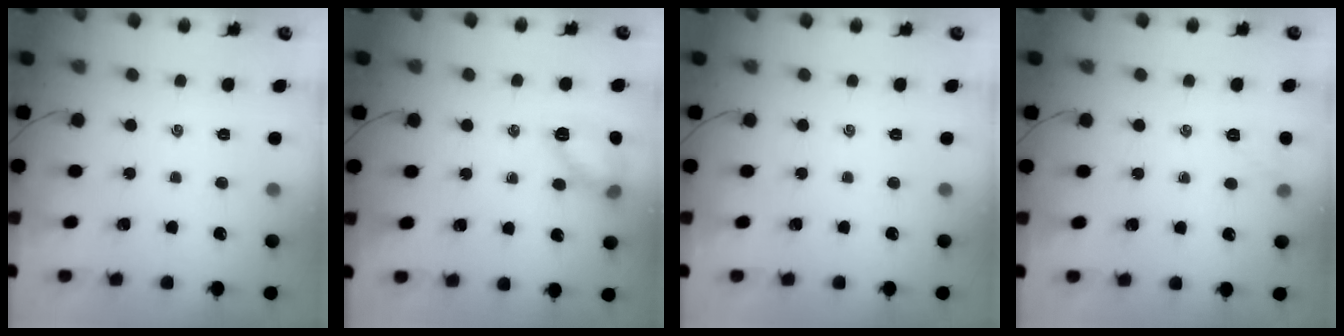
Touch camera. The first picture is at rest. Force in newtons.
{"total": 11.2, "press": 11.1, "slide": 0.7}
{"total": 0.0}
{"total": 4.8, "press": 4.6, "slide": 1.3}